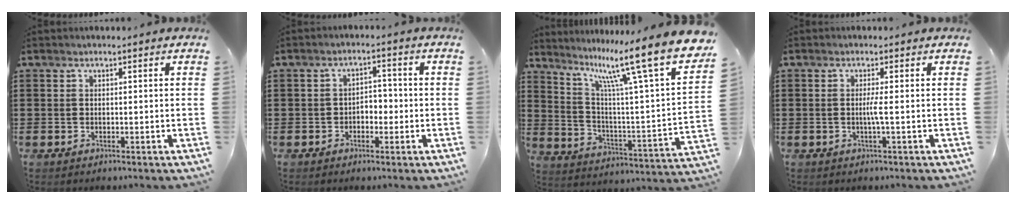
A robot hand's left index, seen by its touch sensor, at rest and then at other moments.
{"total": 2.7, "force": [-1.2, 1.7, 1.7], "torque": [-0.036, 0.007, -0.030]}
{"total": 14.7, "force": [10.6, 0.9, 10.1], "torque": [-0.187, -0.083, 0.161]}
{"total": 2.1, "force": [-0.3, -0.4, 2.0], "torque": [-0.038, -0.006, -0.009]}